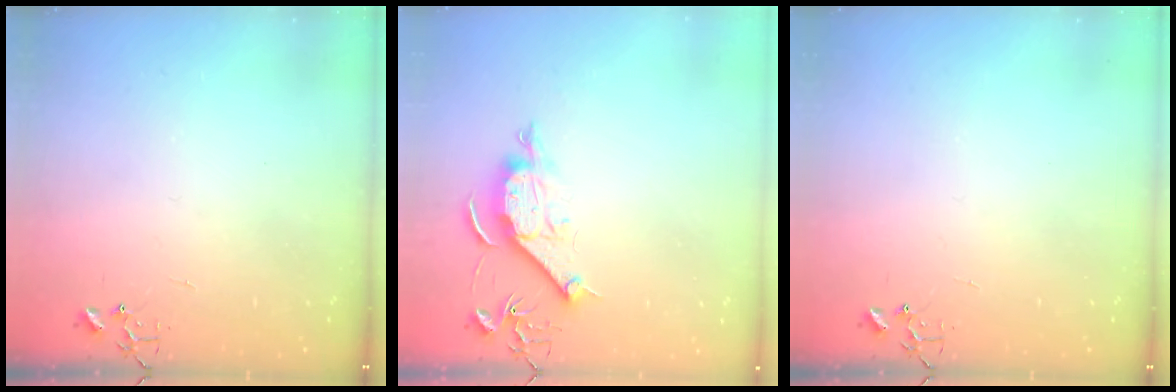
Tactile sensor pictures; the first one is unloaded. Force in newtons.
{"total": 10.4, "press": 10.4, "slide": 0.9}
{"total": 0.0}